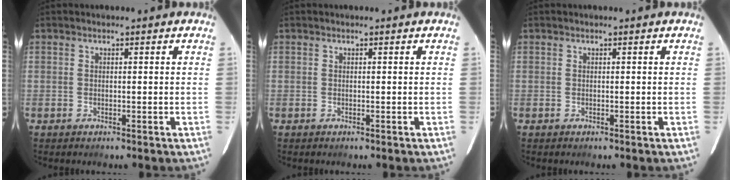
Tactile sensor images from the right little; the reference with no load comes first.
{"total": 0.0}
{"total": 0.0}